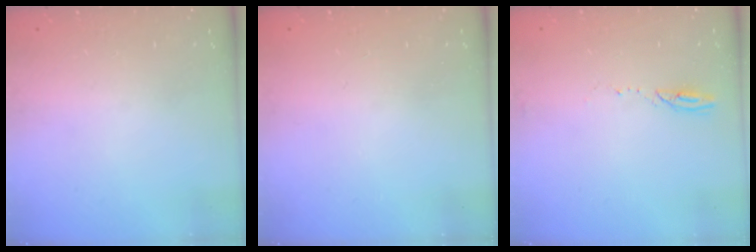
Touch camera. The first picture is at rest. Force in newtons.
{"total": 0.0}
{"total": 3.3, "press": 3.3, "slide": 0.4}